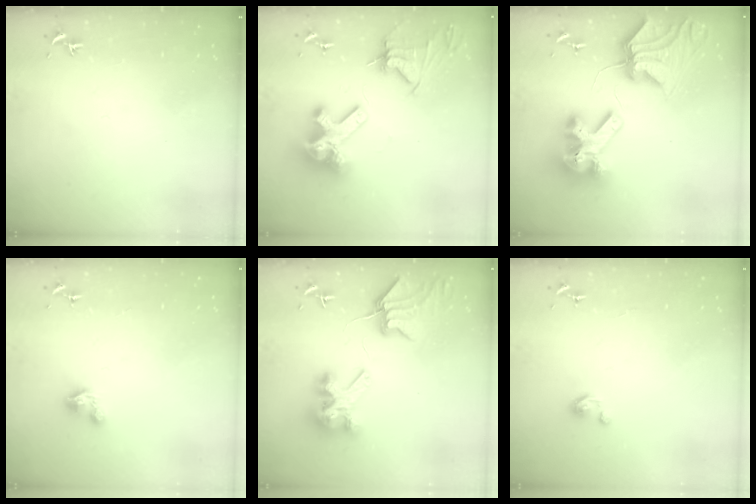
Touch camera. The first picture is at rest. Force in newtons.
{"total": 18.5, "press": 18.4, "slide": 2.1}
{"total": 17.8, "press": 17.7, "slide": 1.9}
{"total": 3.5, "press": 3.5, "slide": 0.3}
{"total": 9.5, "press": 9.4, "slide": 1.2}
{"total": 3.3, "press": 3.3, "slide": 0.3}